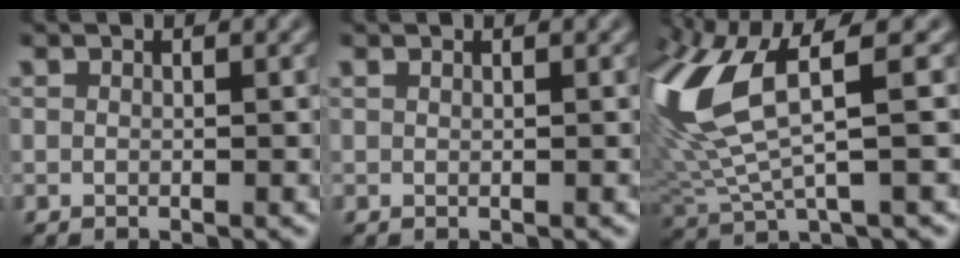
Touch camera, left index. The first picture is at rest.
{"total": 0.0}
{"total": 8.3, "force": [2.1, 2.5, 7.7], "torque": [-0.186, 0.003, 0.048]}